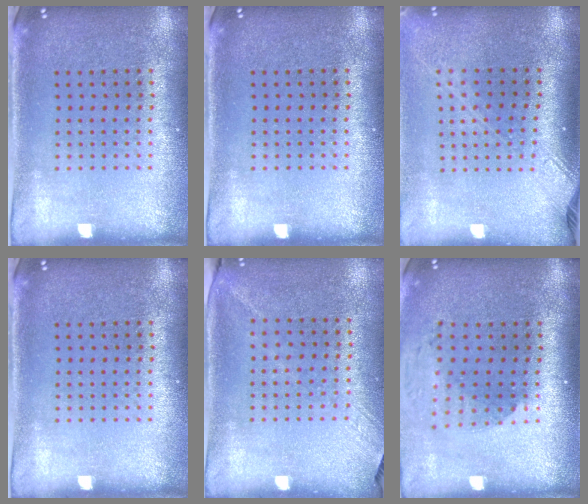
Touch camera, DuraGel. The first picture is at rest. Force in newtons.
{"total": 0.0}
{"total": 2.1, "press": 1.6, "slide": 1.4}
{"total": 0.0}
{"total": 1.2, "press": 0.9, "slide": 0.9}
{"total": 1.6, "press": 1.3, "slide": 0.9}